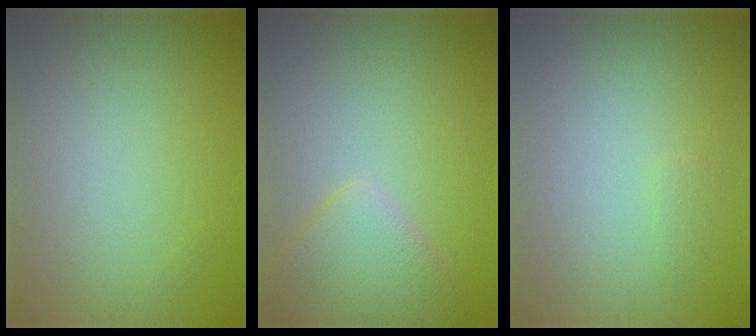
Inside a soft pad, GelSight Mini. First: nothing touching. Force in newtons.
{"total": 3.7, "press": 3.7, "slide": 0.3}
{"total": 0.6, "press": 0.5, "slide": 0.1}